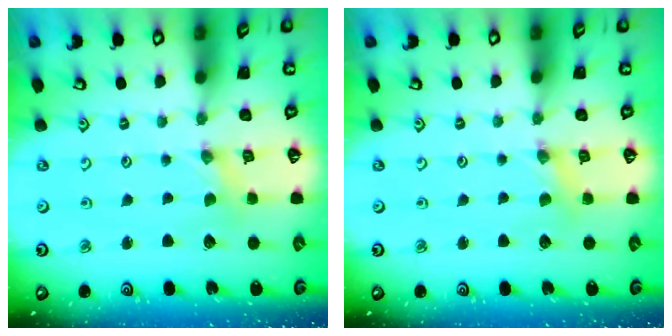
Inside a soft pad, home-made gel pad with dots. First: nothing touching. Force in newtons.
{"total": 1.9, "press": 1.8, "slide": 0.3}